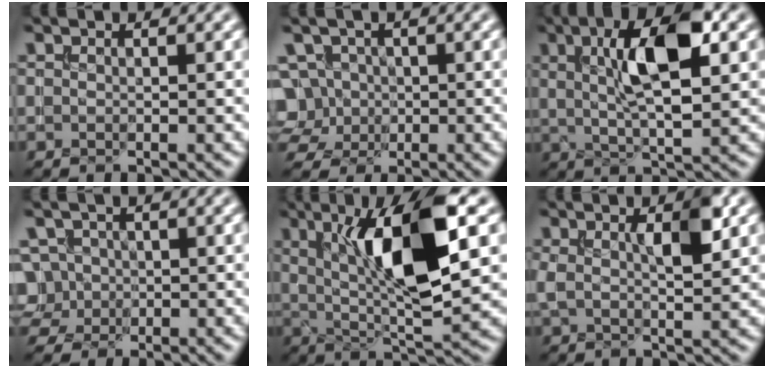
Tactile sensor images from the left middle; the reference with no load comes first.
{"total": 6.0, "force": [0.4, 5.4, 2.6], "torque": [-0.050, 0.036, -0.020]}
{"total": 8.3, "force": [2.3, 2.6, 7.5], "torque": [-0.124, 0.005, 0.037]}
{"total": 4.8, "force": [0.2, 4.3, 2.0], "torque": [-0.037, 0.032, -0.008]}
{"total": 10.1, "force": [2.4, 2.6, 9.5], "torque": [-0.157, 0.000, 0.045]}
{"total": 4.0, "force": [1.4, 1.0, 3.6], "torque": [-0.067, 0.002, 0.024]}